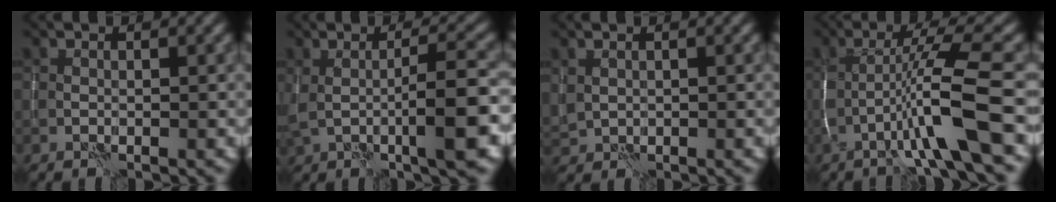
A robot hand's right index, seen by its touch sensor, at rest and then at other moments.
{"total": 5.6, "force": [-0.3, 1.1, 5.5], "torque": [-0.088, 0.005, -0.006]}
{"total": 1.0, "force": [0.5, 0.8, 0.3], "torque": [-0.010, -0.001, 0.014]}
{"total": 6.7, "force": [-2.4, 0.2, 6.3], "torque": [-0.113, 0.018, -0.051]}